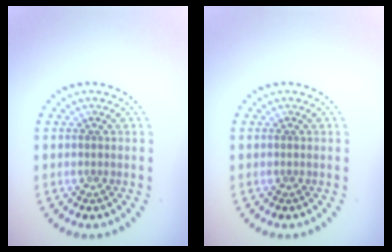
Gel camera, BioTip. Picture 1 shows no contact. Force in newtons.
{"total": 0.0}